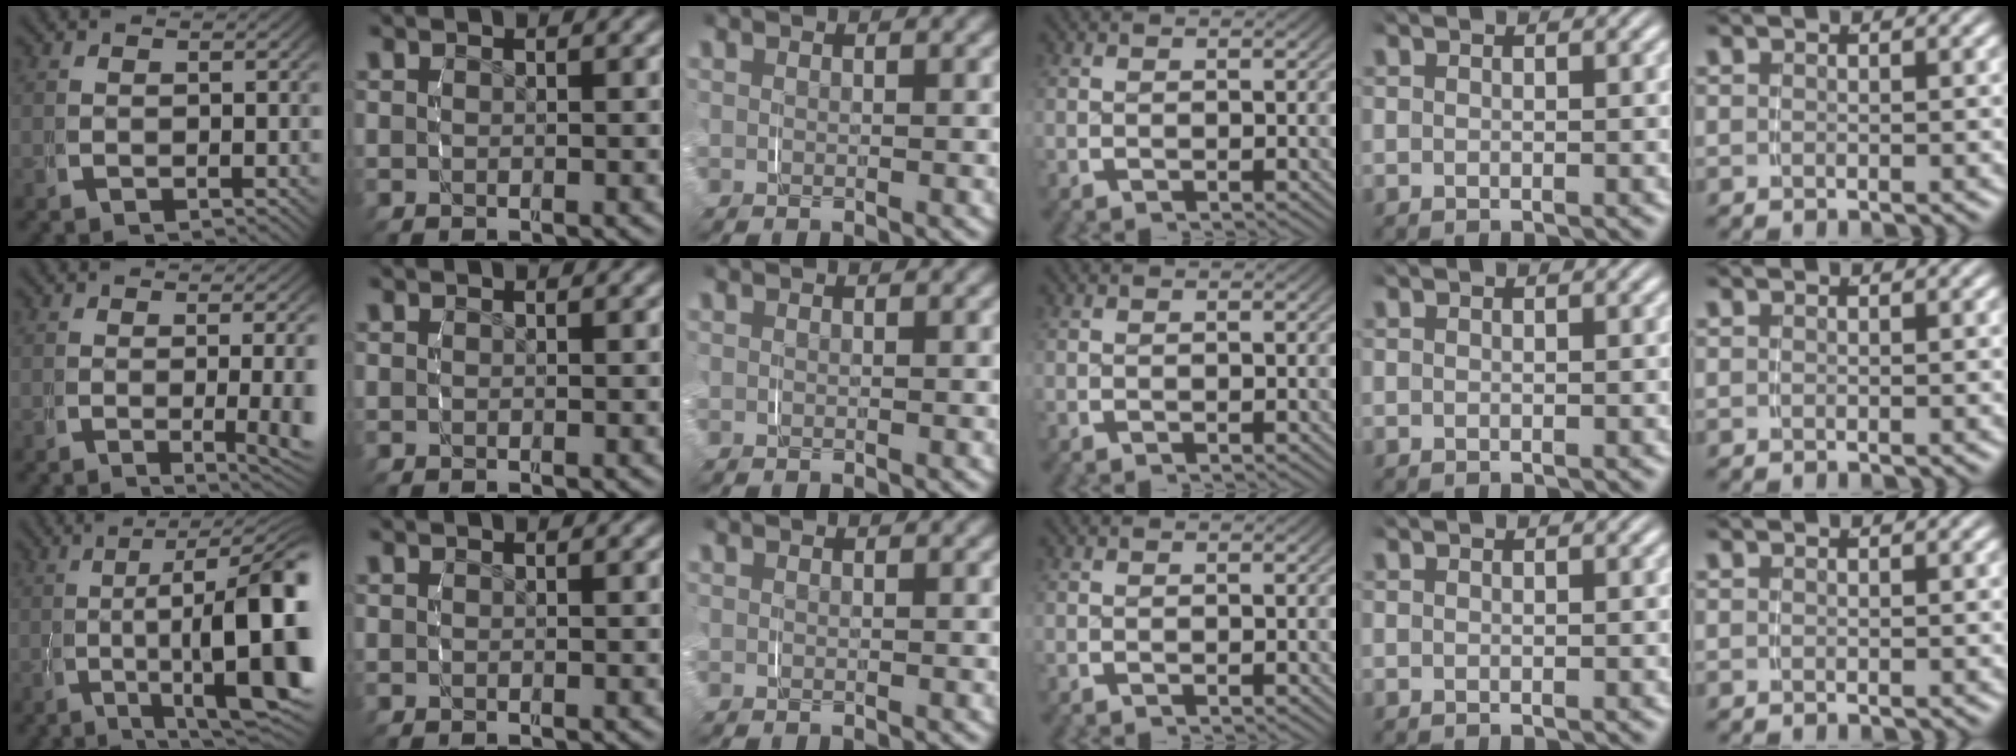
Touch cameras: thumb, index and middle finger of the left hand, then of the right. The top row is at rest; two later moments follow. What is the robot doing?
{"motion": "grasp_and_lifting", "object": "pencil case"}